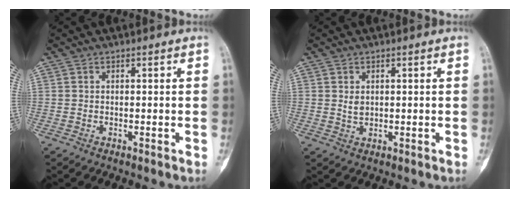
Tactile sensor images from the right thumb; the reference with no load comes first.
{"total": 1.8, "force": [0.5, 1.2, 1.2], "torque": [-0.014, -0.005, 0.012]}